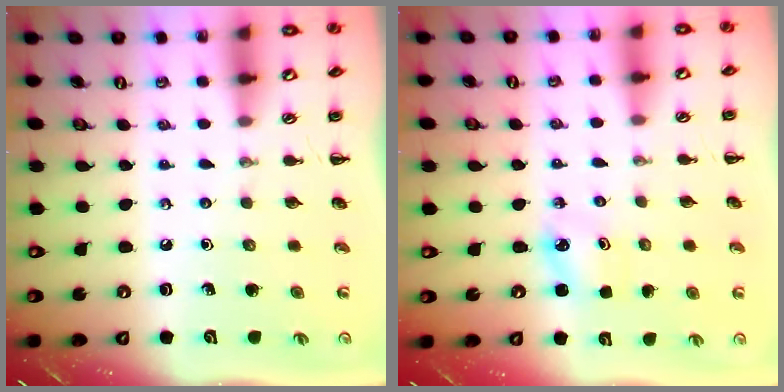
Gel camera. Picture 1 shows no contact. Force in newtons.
{"total": 2.2, "press": 2.2, "slide": 0.3}